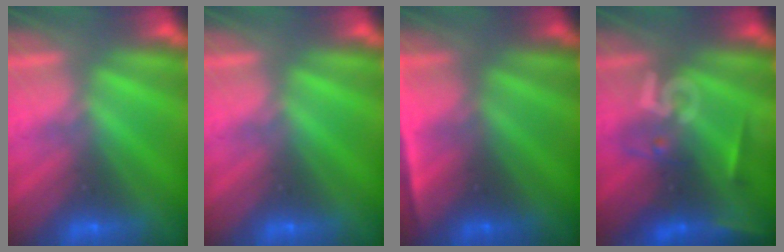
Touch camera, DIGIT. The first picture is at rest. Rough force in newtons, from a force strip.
{"total": 0.0}
{"total": 4.8}
{"total": 2.5}